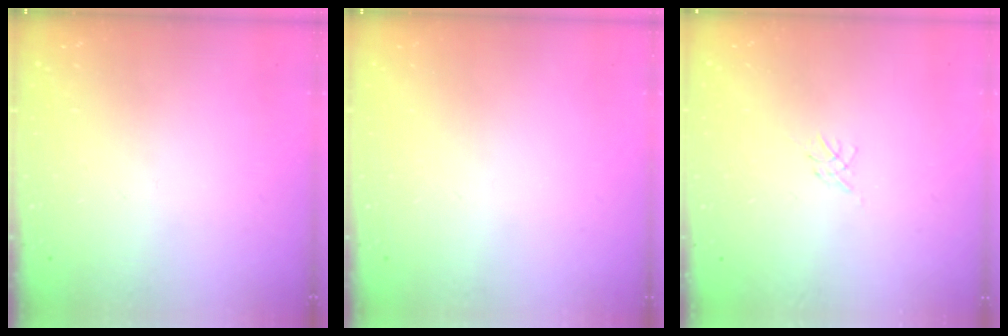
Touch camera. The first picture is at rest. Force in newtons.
{"total": 0.0}
{"total": 0.0}